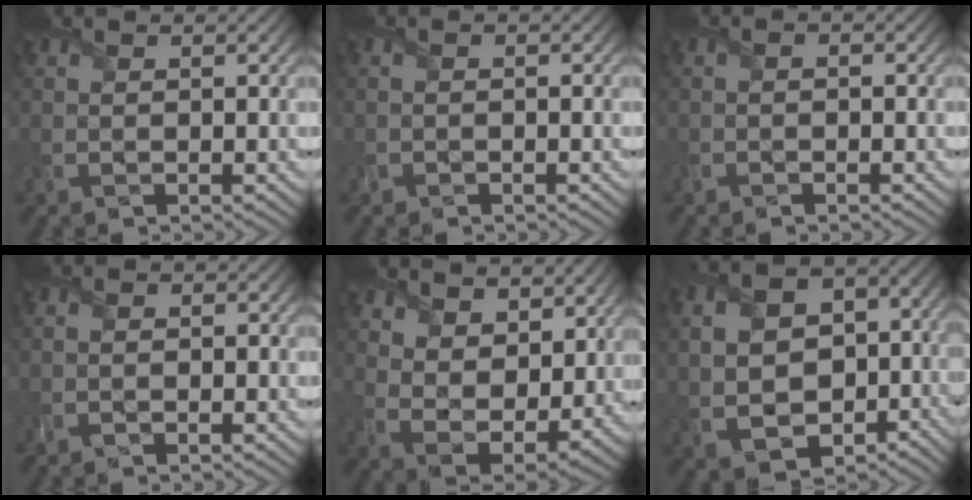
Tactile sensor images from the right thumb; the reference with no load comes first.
{"total": 0.7, "force": [-0.7, 0.2, 0.0], "torque": [0.002, -0.001, -0.013]}
{"total": 1.1, "force": [-0.8, 0.4, 0.7], "torque": [-0.006, 0.000, -0.013]}
{"total": 1.7, "force": [-0.9, 1.1, 0.9], "torque": [0.002, 0.003, -0.023]}
{"total": 8.5, "force": [4.7, 4.9, 5.0], "torque": [-0.124, -0.002, 0.072]}
{"total": 11.1, "force": [-1.8, 8.0, 7.5], "torque": [-0.155, -0.012, -0.033]}